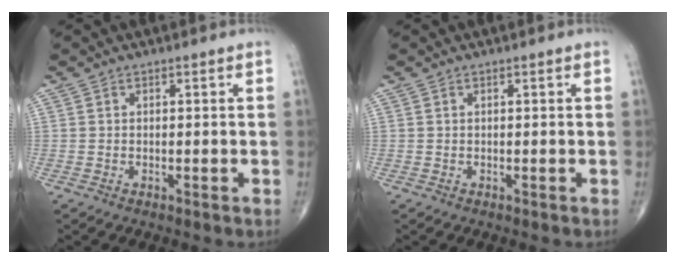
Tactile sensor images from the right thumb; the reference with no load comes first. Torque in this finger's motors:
{"motor_torque": [0.08, -0.08, 0.26, -0.06, 0.02]}